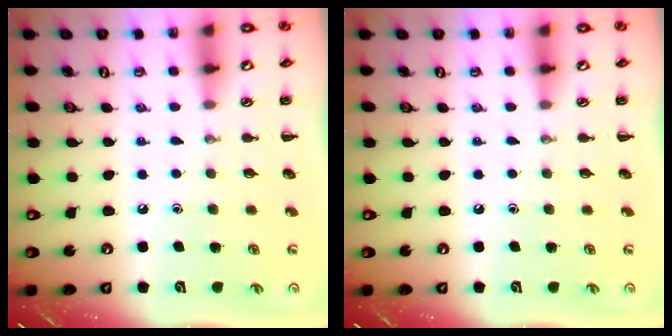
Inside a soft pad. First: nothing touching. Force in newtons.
{"total": 0.0}